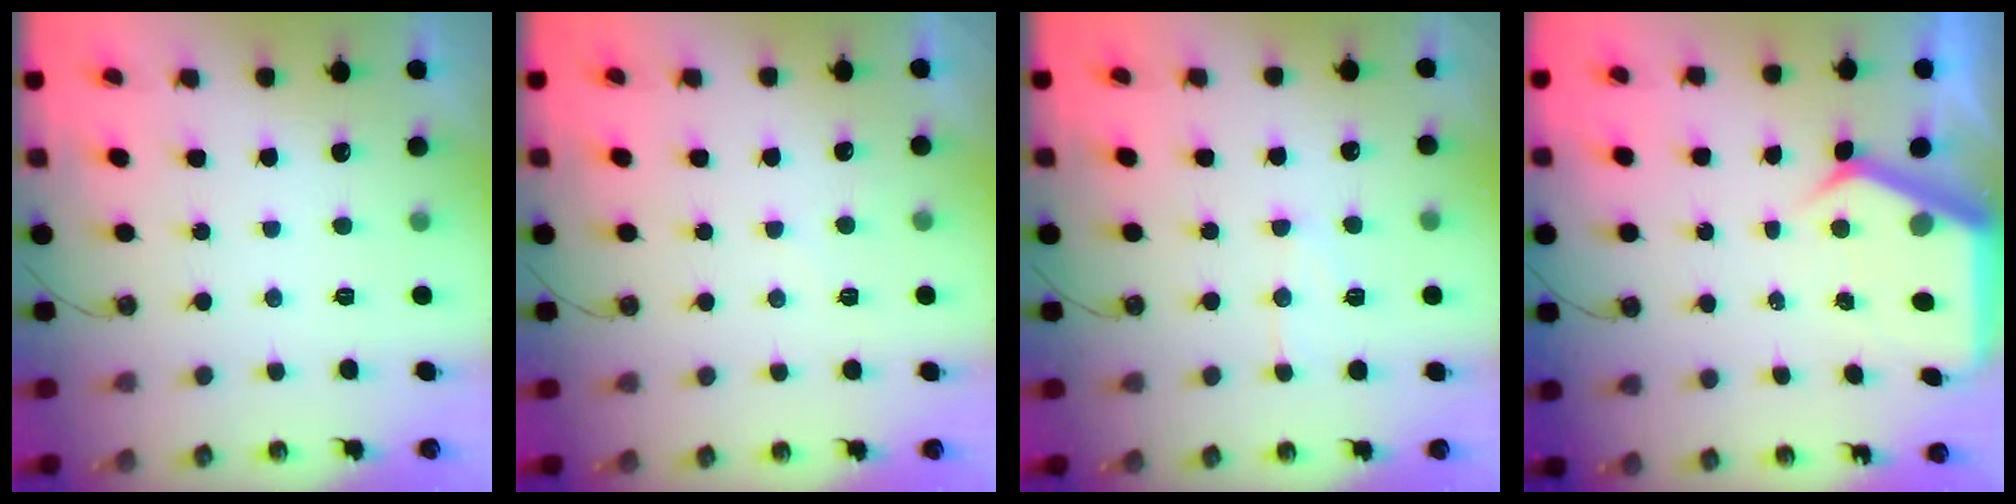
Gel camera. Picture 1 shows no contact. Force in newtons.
{"total": 3.6, "press": 3.6, "slide": 0.5}
{"total": 7.1, "press": 7.1, "slide": 0.5}
{"total": 6.2, "press": 6.2, "slide": 0.7}